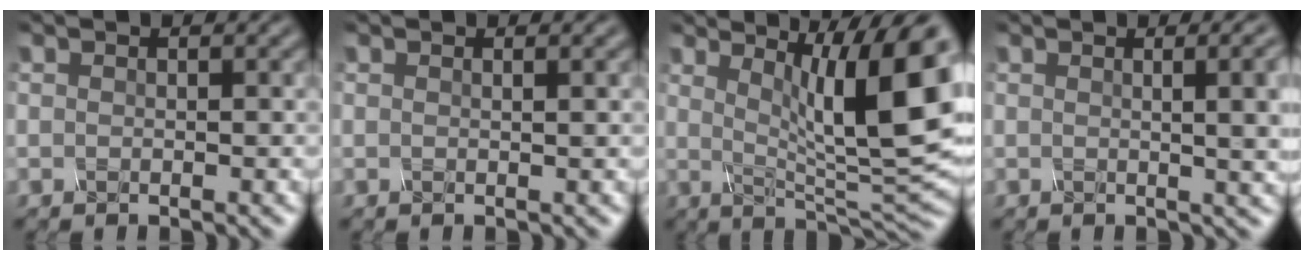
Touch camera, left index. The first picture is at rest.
{"total": 0.9, "force": [0.3, 0.4, 0.8], "torque": [-0.003, 0.001, -0.002]}
{"total": 11.6, "force": [3.0, 2.6, 10.9], "torque": [-0.147, -0.005, 0.051]}
{"total": 7.7, "force": [1.4, 3.4, 6.8], "torque": [-0.022, 0.028, 0.004]}